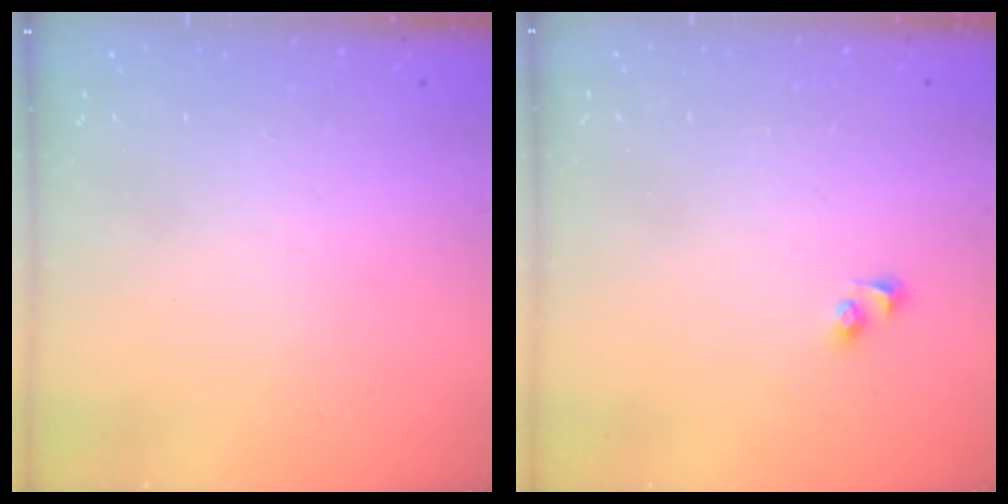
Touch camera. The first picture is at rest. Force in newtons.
{"total": 2.3, "press": 2.3, "slide": 0.2}